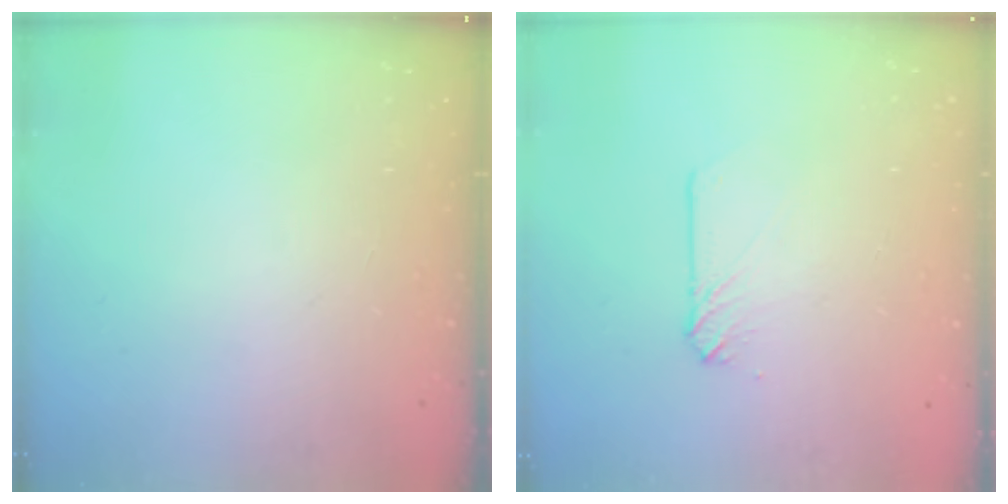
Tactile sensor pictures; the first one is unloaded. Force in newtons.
{"total": 3.9, "press": 3.9, "slide": 0.5}